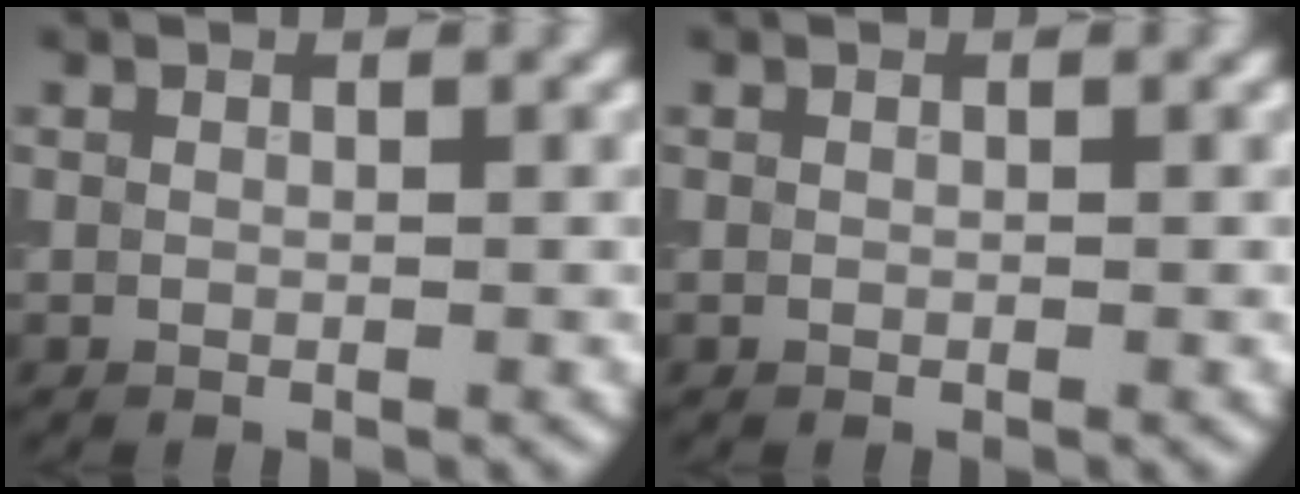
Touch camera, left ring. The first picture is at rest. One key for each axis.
{"total": 0.0}